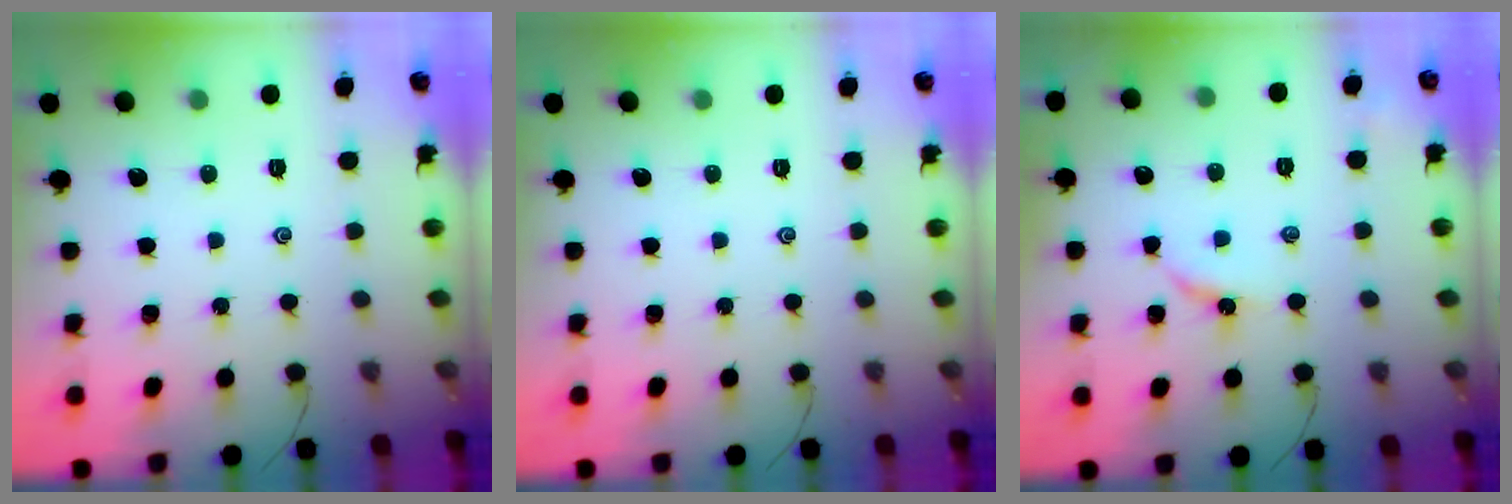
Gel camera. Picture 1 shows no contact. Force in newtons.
{"total": 0.0}
{"total": 2.7, "press": 2.7, "slide": 0.4}